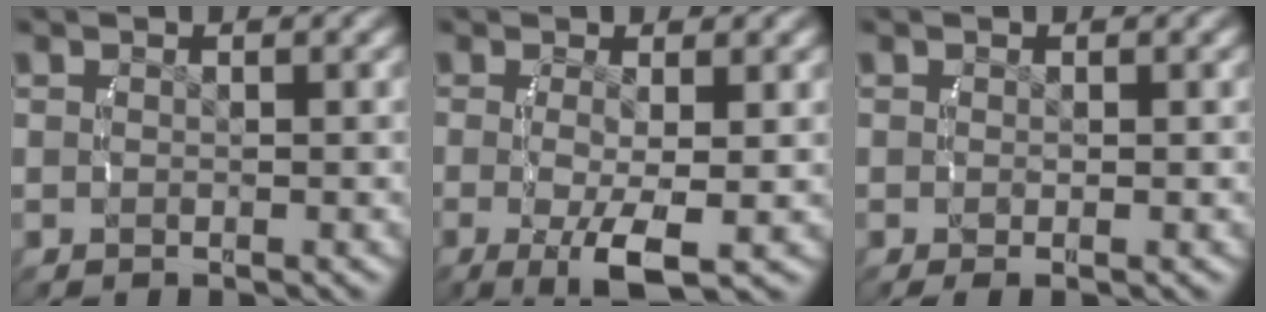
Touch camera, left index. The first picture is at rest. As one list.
[{"total": 5.4, "force": [-2.1, 1.7, 4.7], "torque": [-0.100, -0.036, -0.017]}, {"total": 0.6, "force": [-0.4, 0.0, 0.4], "torque": [-0.011, -0.007, -0.004]}]